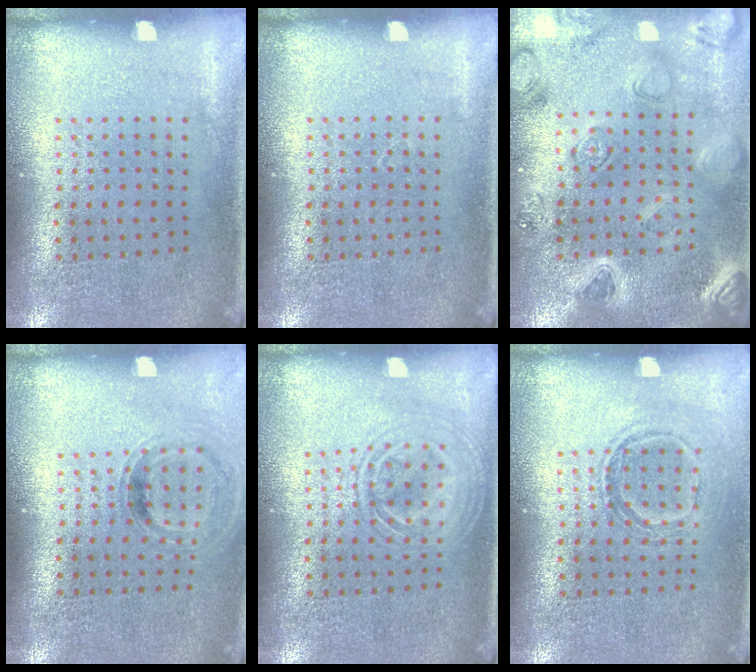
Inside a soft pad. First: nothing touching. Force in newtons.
{"total": 0.0}
{"total": 2.3, "press": 2.3, "slide": 0.3}
{"total": 0.8, "press": 0.8, "slide": 0.1}
{"total": 1.4, "press": 1.3, "slide": 0.2}
{"total": 1.2, "press": 1.0, "slide": 0.6}